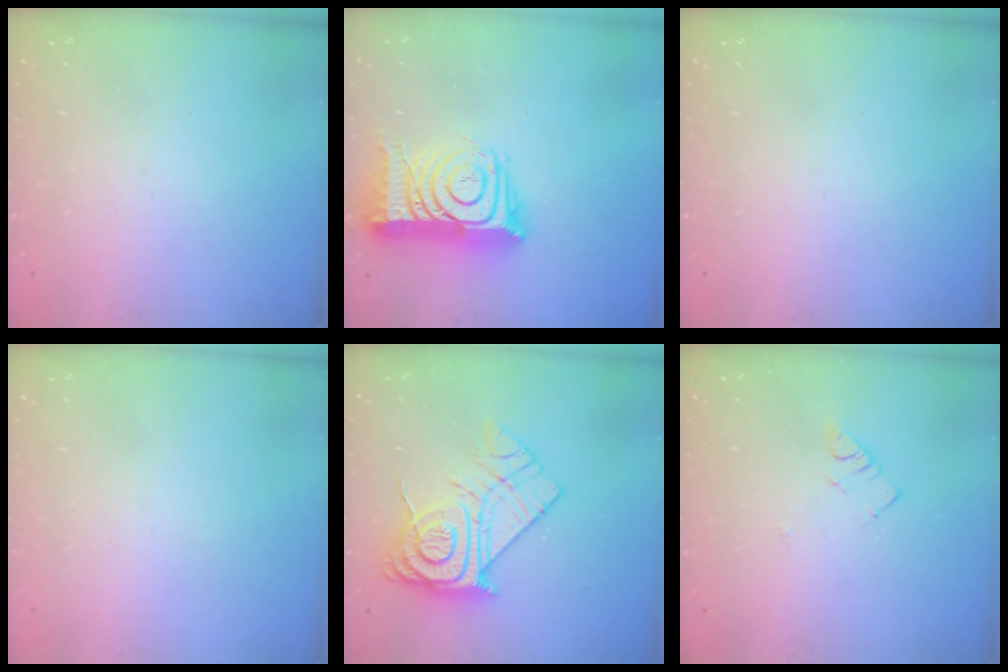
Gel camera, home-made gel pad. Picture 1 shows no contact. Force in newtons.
{"total": 17.8, "press": 17.8, "slide": 1.3}
{"total": 0.0}
{"total": 1.5, "press": 1.5, "slide": 0.1}
{"total": 16.7, "press": 16.6, "slide": 1.2}
{"total": 2.9, "press": 2.9, "slide": 0.5}